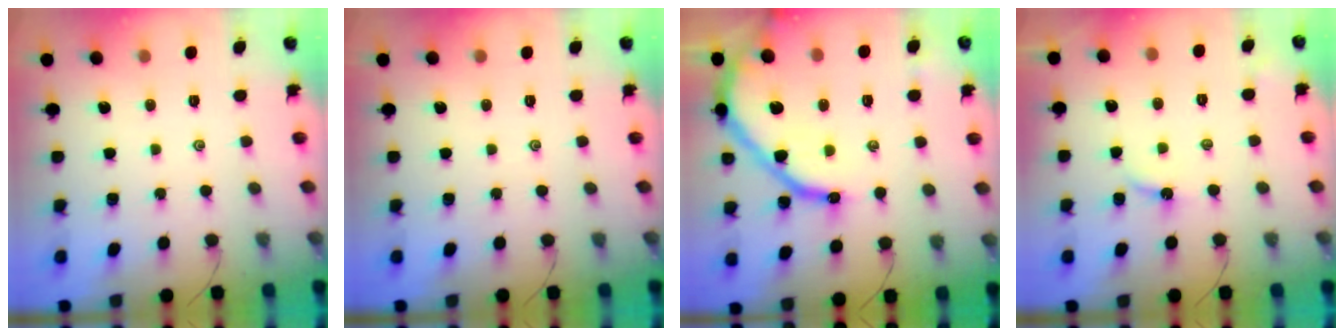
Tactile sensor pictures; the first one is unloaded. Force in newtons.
{"total": 0.0}
{"total": 16.3, "press": 16.2, "slide": 1.3}
{"total": 2.8, "press": 2.8, "slide": 0.2}